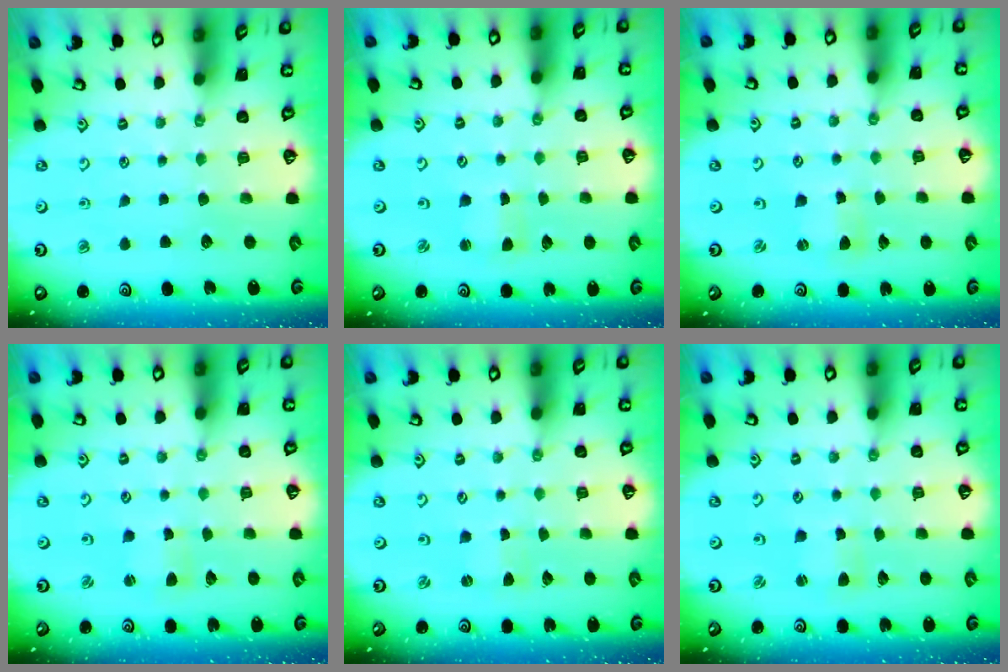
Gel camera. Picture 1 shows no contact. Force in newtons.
{"total": 1.5, "press": 1.5, "slide": 0.1}
{"total": 2.5, "press": 2.5, "slide": 0.2}
{"total": 2.2, "press": 2.2, "slide": 0.3}
{"total": 0.0}
{"total": 2.2, "press": 2.2, "slide": 0.3}